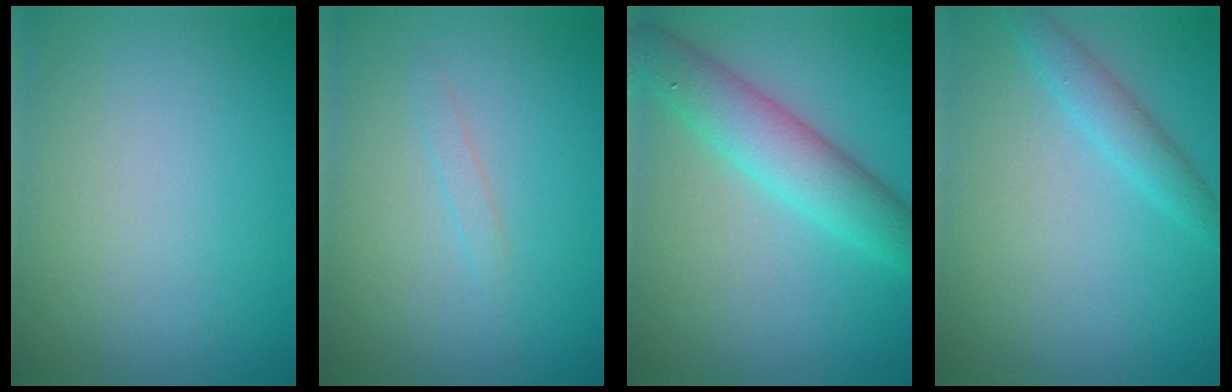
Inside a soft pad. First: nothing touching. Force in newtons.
{"total": 0.8, "press": 0.8, "slide": 0.1}
{"total": 5.3, "press": 5.3, "slide": 0.2}
{"total": 2.3, "press": 2.3, "slide": 0.1}